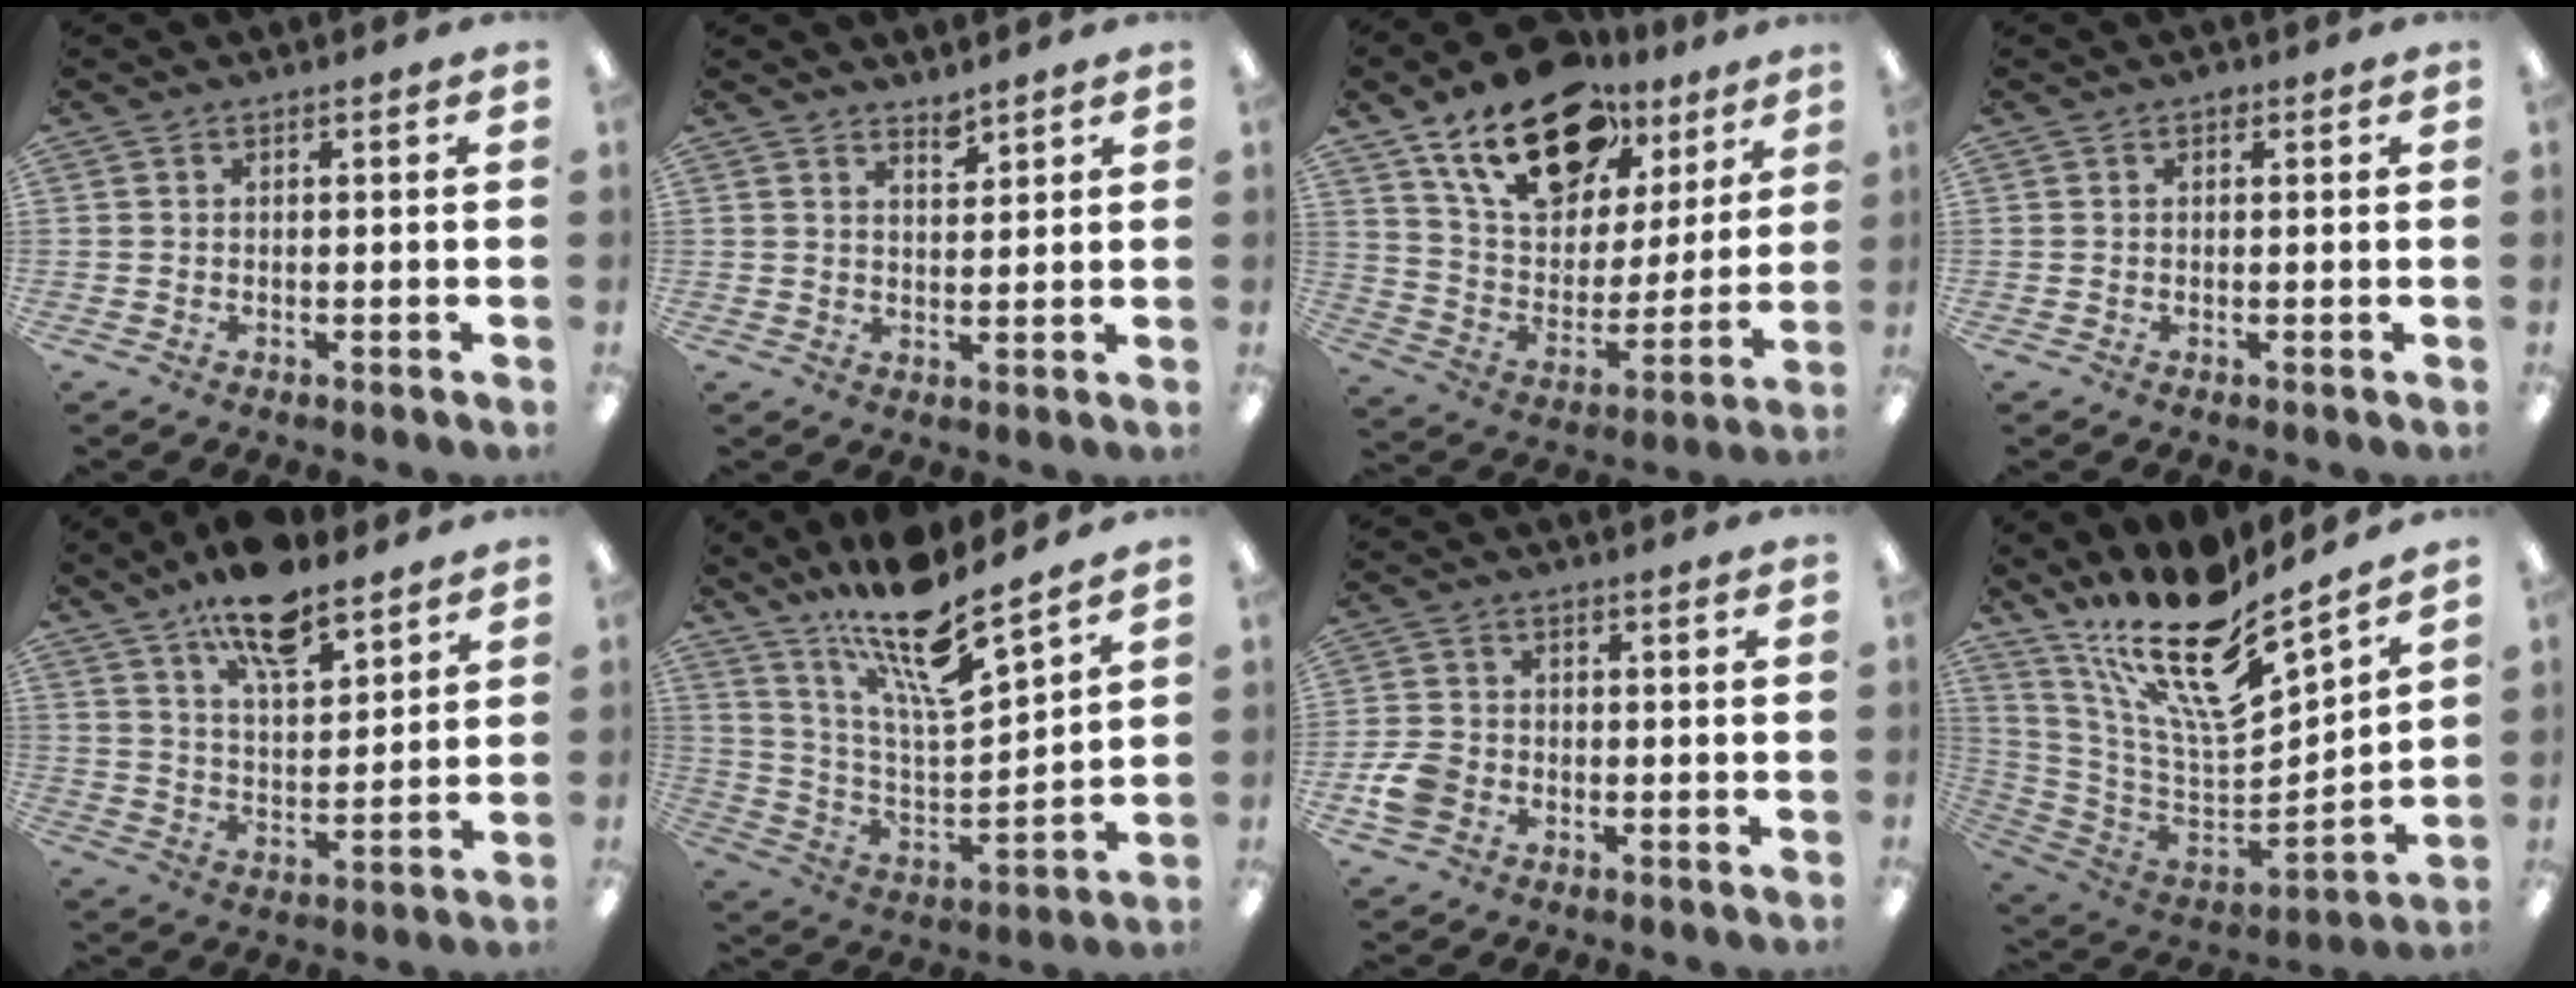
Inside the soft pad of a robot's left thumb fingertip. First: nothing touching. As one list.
[{"total": 3.0, "force": [2.8, 0.8, 0.8], "torque": [-0.002, -0.021, 0.048]}, {"total": 21.1, "force": [14.1, 11.7, 10.6], "torque": [-0.178, -0.072, 0.250]}, {"total": 0.8, "force": [0.5, 0.5, 0.4], "torque": [0.000, 0.000, 0.006]}, {"total": 13.5, "force": [10.3, 4.8, 7.2], "torque": [-0.117, -0.054, 0.180]}, {"total": 17.0, "force": [13.7, 3.1, 9.6], "torque": [-0.186, -0.093, 0.231]}, {"total": 6.0, "force": [-2.4, 4.5, 3.1], "torque": [-0.065, 0.015, -0.044]}, {"total": 20.9, "force": [14.4, 6.5, 13.8], "torque": [-0.231, -0.113, 0.248]}]